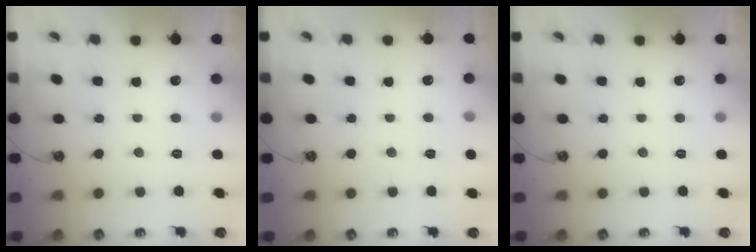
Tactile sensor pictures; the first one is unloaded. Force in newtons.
{"total": 2.7, "press": 2.7, "slide": 0.4}
{"total": 0.0}